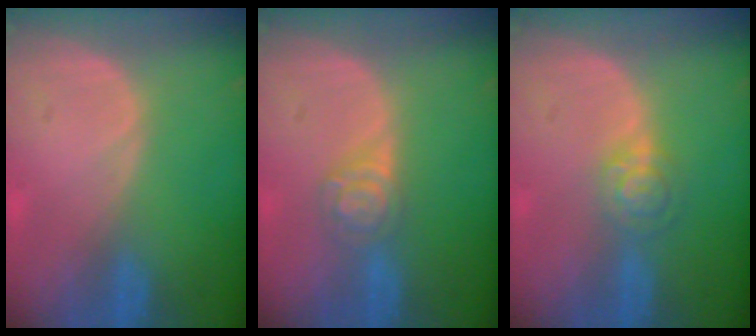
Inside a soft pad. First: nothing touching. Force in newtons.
{"total": 4.3, "press": 3.9, "slide": 1.8}
{"total": 4.0, "press": 3.7, "slide": 1.5}